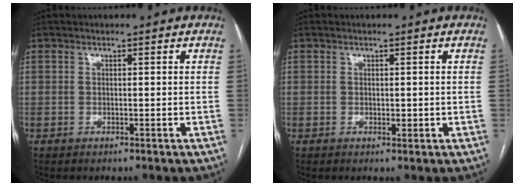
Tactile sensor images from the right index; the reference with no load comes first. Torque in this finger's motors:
{"motor_torque": [0.09, 0.18, 0.14, 0.07]}